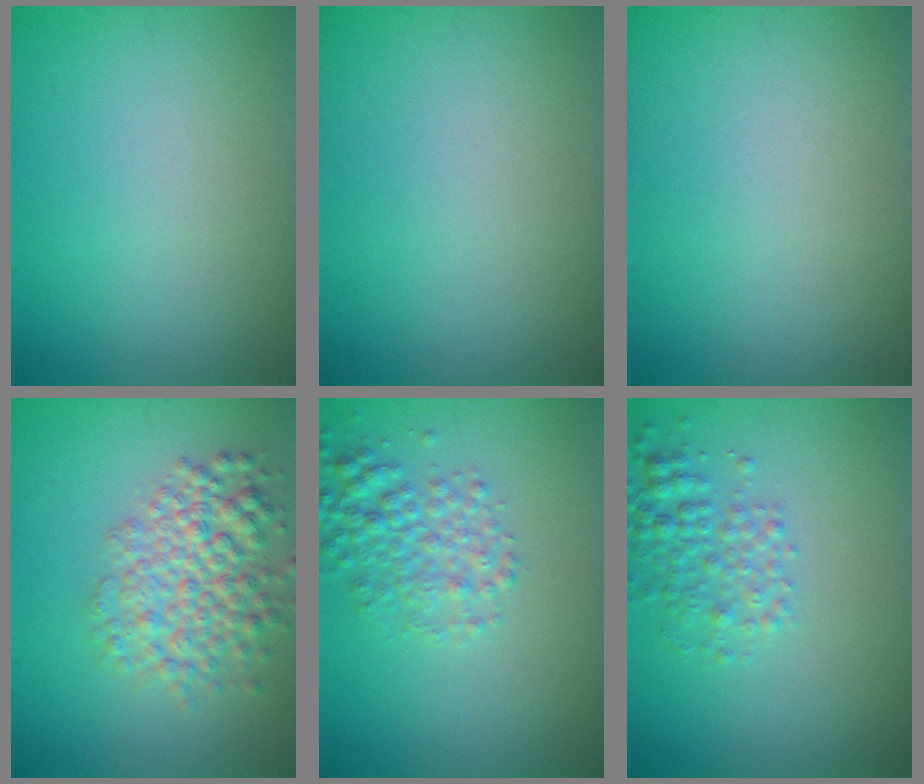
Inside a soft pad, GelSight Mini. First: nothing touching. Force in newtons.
{"total": 0.0}
{"total": 0.0}
{"total": 5.2, "press": 5.2, "slide": 0.2}
{"total": 3.4, "press": 3.4, "slide": 0.1}
{"total": 3.1, "press": 3.1, "slide": 0.1}